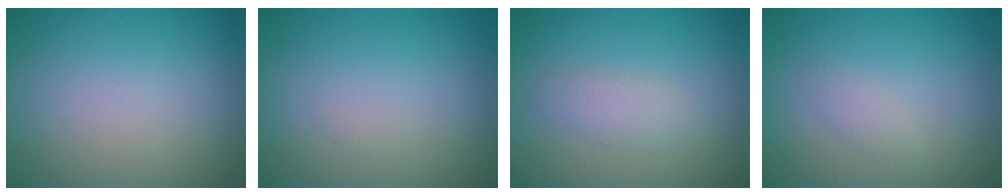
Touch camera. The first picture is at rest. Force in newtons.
{"total": 0.0}
{"total": 1.9, "press": 1.9, "slide": 0.0}
{"total": 1.0, "press": 1.0, "slide": 0.1}